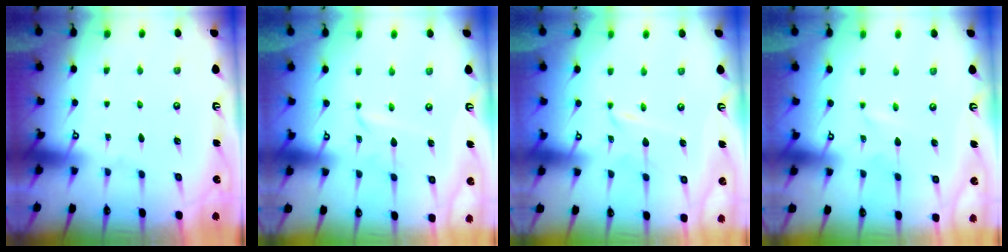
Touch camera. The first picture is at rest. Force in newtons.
{"total": 2.1, "press": 2.1, "slide": 0.2}
{"total": 2.2, "press": 2.2, "slide": 0.1}
{"total": 0.0}